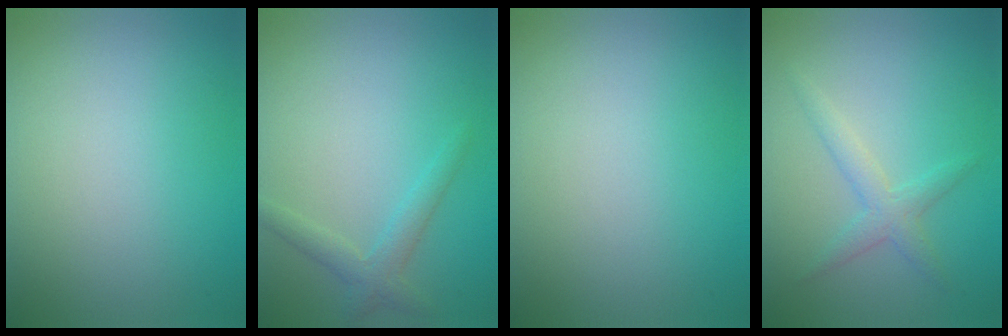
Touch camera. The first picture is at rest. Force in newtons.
{"total": 2.0, "press": 2.0, "slide": 0.2}
{"total": 0.0}
{"total": 2.1, "press": 2.1, "slide": 0.1}